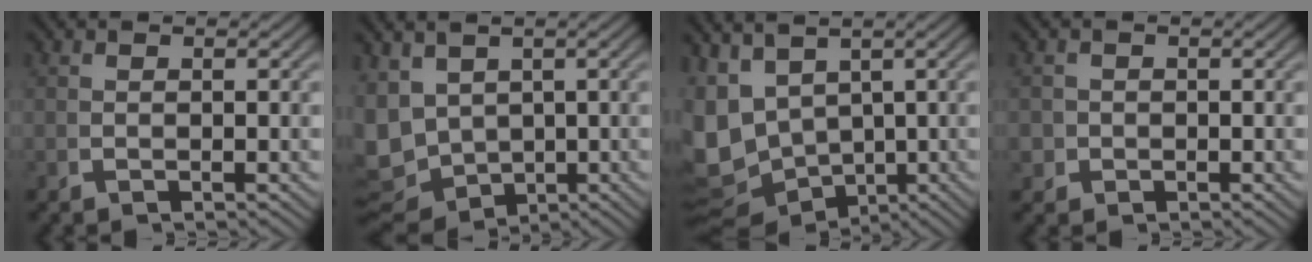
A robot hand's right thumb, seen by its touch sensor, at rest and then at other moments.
{"total": 9.4, "force": [-1.5, 7.9, 4.8], "torque": [-0.114, -0.047, -0.002]}
{"total": 11.3, "force": [-0.8, 9.4, 6.2], "torque": [-0.159, -0.040, 0.004]}
{"total": 2.1, "force": [-0.4, 2.0, 0.4], "torque": [-0.012, -0.011, -0.004]}